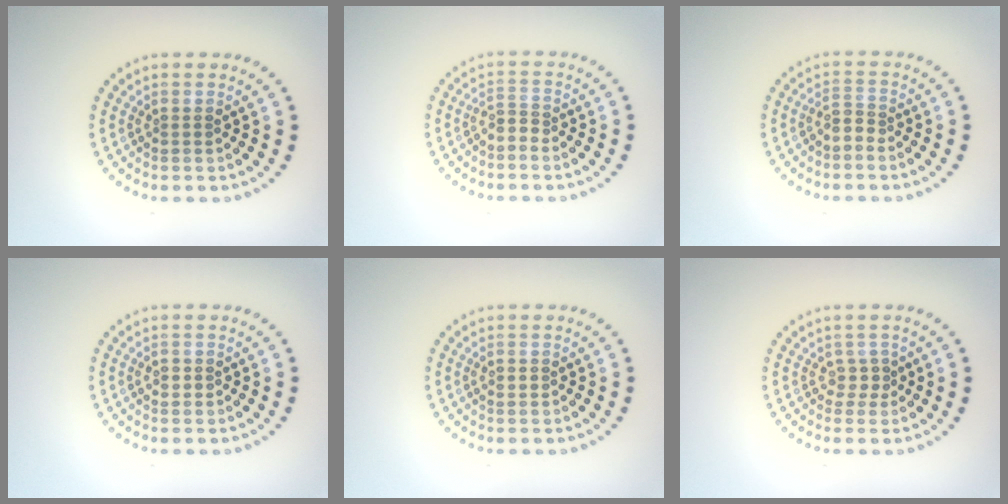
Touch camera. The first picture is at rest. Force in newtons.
{"total": 1.7, "press": 1.2, "slide": 1.2}
{"total": 1.7, "press": 1.2, "slide": 1.1}
{"total": 1.0, "press": 0.9, "slide": 0.4}
{"total": 1.0, "press": 1.0, "slide": 0.1}
{"total": 1.3, "press": 0.9, "slide": 0.9}